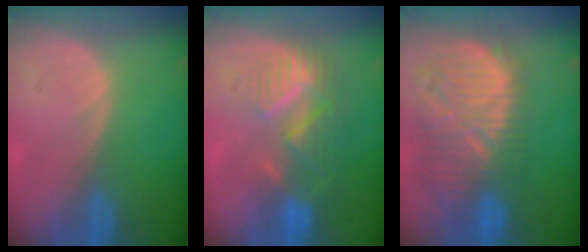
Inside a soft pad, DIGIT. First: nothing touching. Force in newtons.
{"total": 8.9, "press": 7.8, "slide": 4.5}
{"total": 12.8, "press": 11.3, "slide": 6.2}